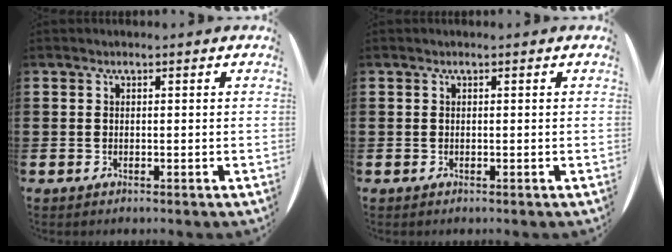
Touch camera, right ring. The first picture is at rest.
{"total": 0.0}